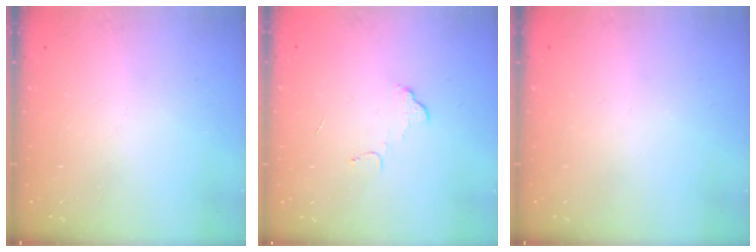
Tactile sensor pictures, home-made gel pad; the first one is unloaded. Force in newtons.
{"total": 3.2, "press": 3.2, "slide": 0.2}
{"total": 0.0}